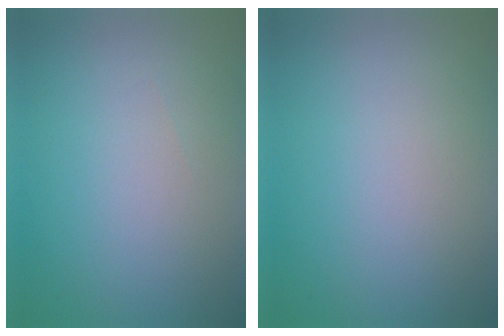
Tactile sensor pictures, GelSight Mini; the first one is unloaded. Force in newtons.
{"total": 0.0}